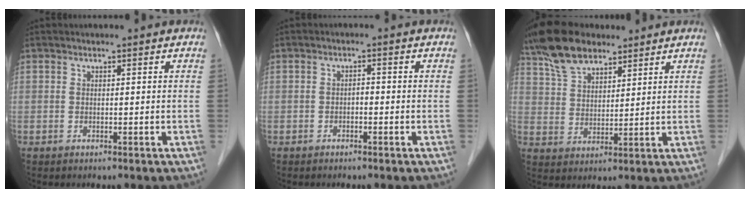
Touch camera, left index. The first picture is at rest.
{"total": 1.1, "force": [-0.6, 0.5, 0.8], "torque": [-0.010, 0.003, -0.010]}
{"total": 9.4, "force": [7.3, 4.1, 4.2], "torque": [-0.091, 0.026, 0.144]}